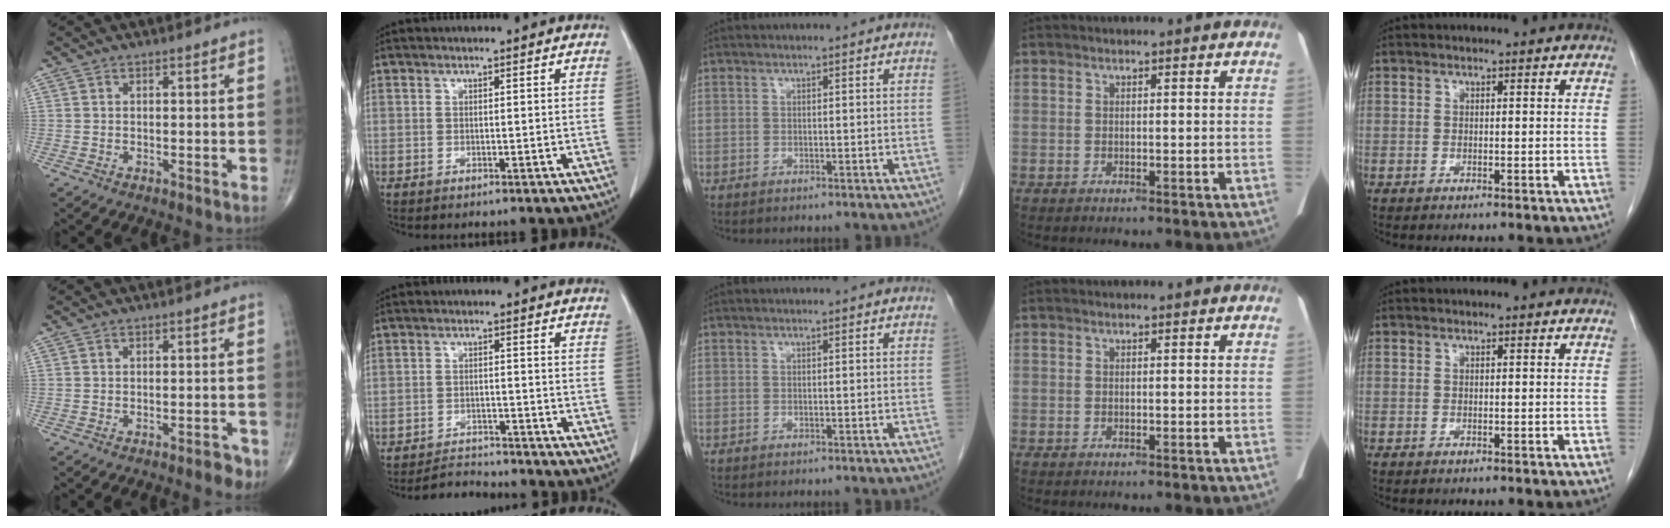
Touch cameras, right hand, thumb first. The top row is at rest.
{"thumb": {"total": 2.9, "force": [-1.8, 1.0, 2.1], "torque": [-0.025, 0.010, -0.022]}, "index": {"total": 3.6, "force": [-3.5, 0.6, -0.6], "torque": [0.009, -0.006, -0.057]}}